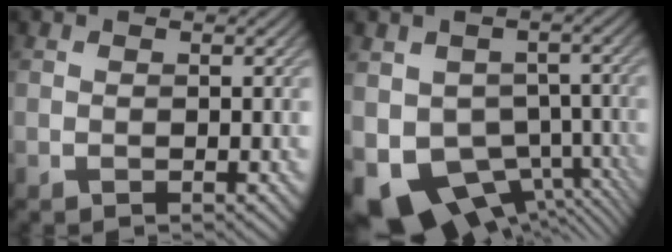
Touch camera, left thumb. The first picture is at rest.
{"total": 11.3, "force": [-4.6, 8.4, 6.1], "torque": [-0.125, -0.042, -0.062]}